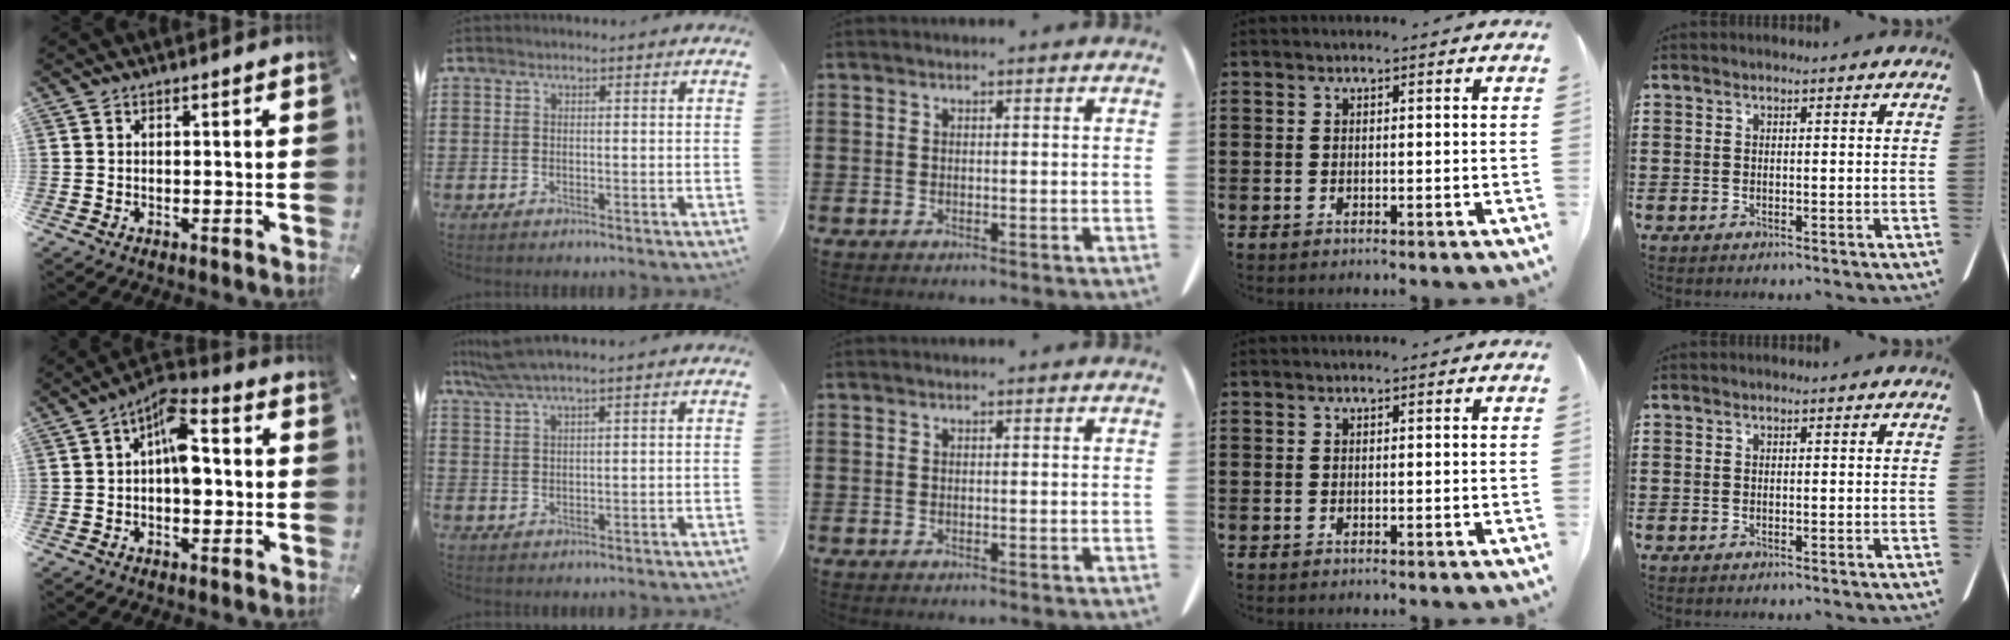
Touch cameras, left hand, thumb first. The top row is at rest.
{"thumb": {"total": 9.0, "force": [0.1, 4.9, 7.5], "torque": [-0.095, 0.001, -0.002]}, "index": {"total": 4.0, "force": [3.0, 0.1, 2.7], "torque": [-0.059, 0.000, 0.054]}}